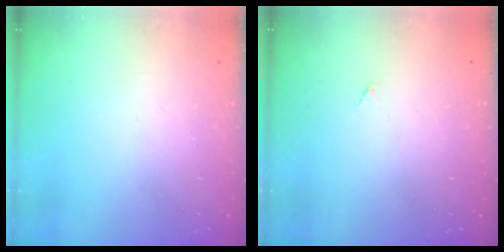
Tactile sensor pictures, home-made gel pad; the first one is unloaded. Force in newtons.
{"total": 0.0}